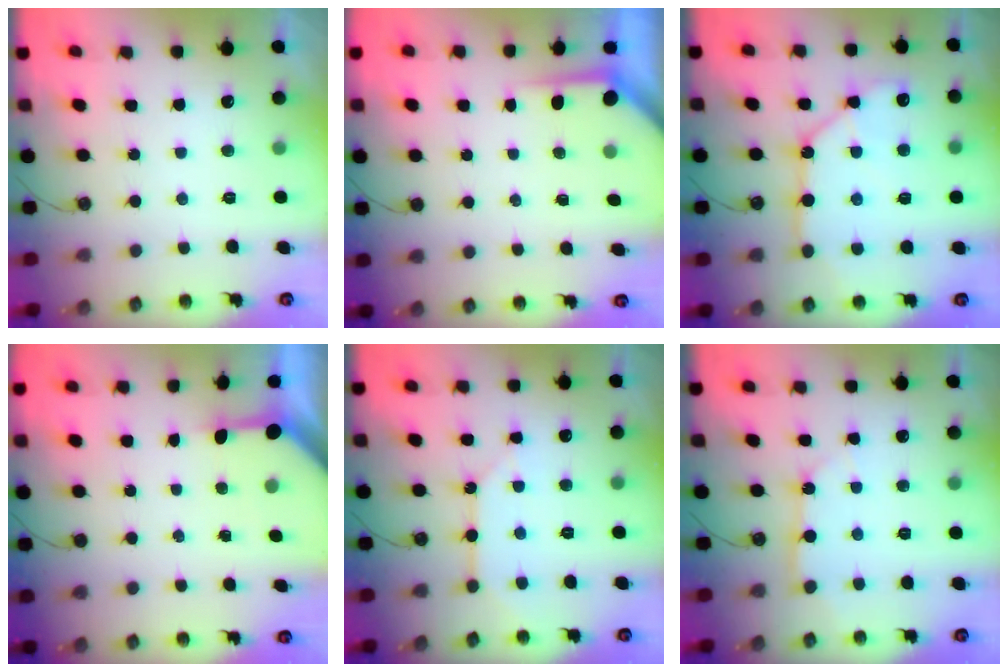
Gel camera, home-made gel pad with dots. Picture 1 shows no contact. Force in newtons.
{"total": 3.7, "press": 3.6, "slide": 0.3}
{"total": 11.5, "press": 11.4, "slide": 1.6}
{"total": 3.4, "press": 3.4, "slide": 0.3}
{"total": 9.3, "press": 9.2, "slide": 1.1}
{"total": 3.6, "press": 3.6, "slide": 0.4}